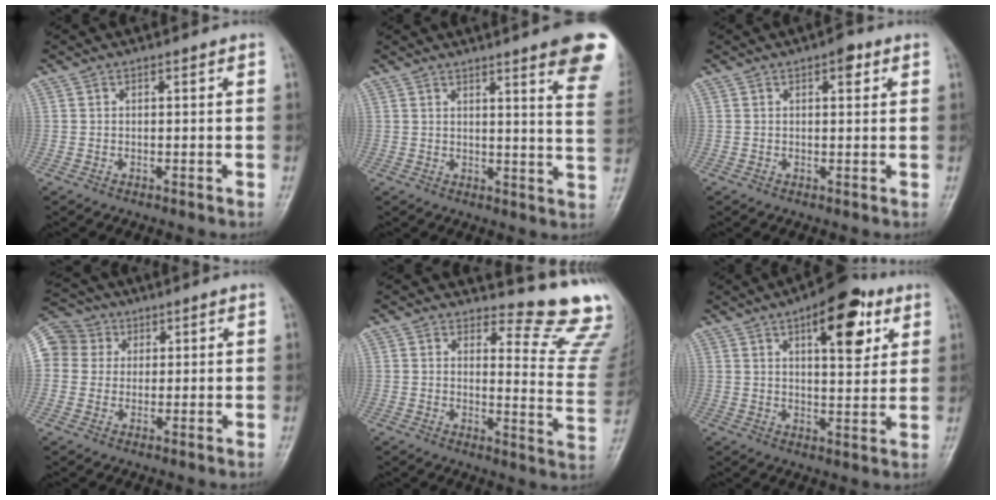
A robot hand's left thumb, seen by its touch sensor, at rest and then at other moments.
{"total": 13.0, "force": [8.4, 1.4, 9.9], "torque": [-0.096, -0.040, 0.084]}
{"total": 2.9, "force": [1.3, 1.5, 2.1], "torque": [-0.015, 0.001, 0.013]}
{"total": 10.4, "force": [2.4, 9.6, 3.1], "torque": [-0.047, 0.024, 0.038]}
{"total": 13.8, "force": [13.2, 2.8, 3.1], "torque": [0.000, -0.161, 0.130]}
{"total": 13.6, "force": [6.2, 5.9, 10.5], "torque": [-0.110, -0.017, 0.082]}